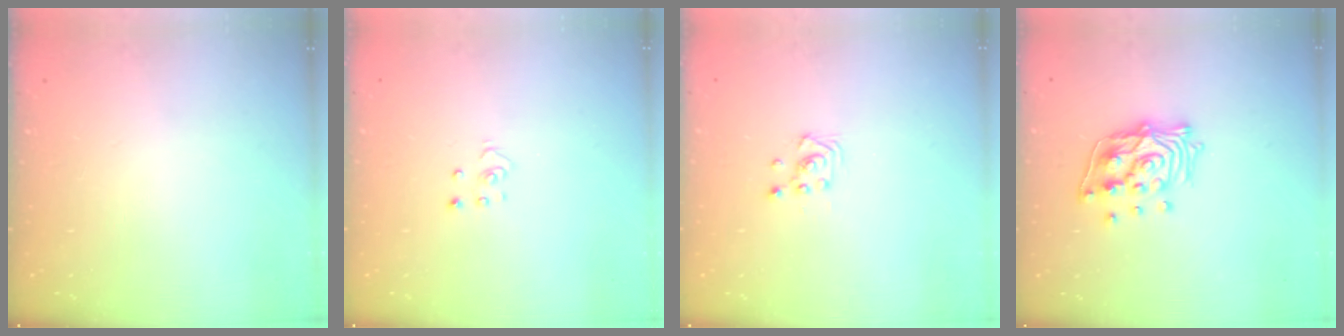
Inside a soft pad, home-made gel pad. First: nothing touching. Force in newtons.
{"total": 2.8, "press": 2.8, "slide": 0.3}
{"total": 2.9, "press": 2.8, "slide": 0.3}
{"total": 13.8, "press": 13.7, "slide": 1.6}